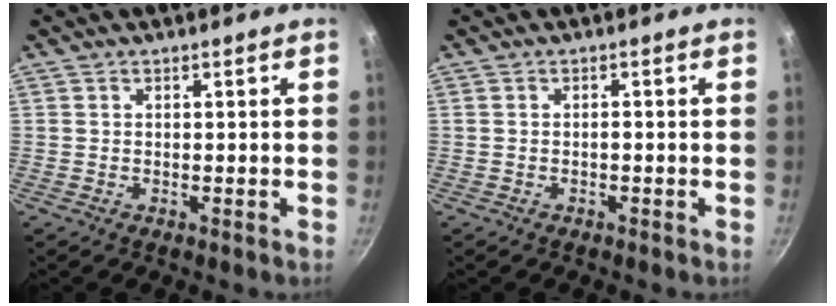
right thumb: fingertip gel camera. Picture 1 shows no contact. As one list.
[{"total": 0.7, "force": [-0.4, 0.3, 0.5], "torque": [-0.006, 0.008, -0.005]}]